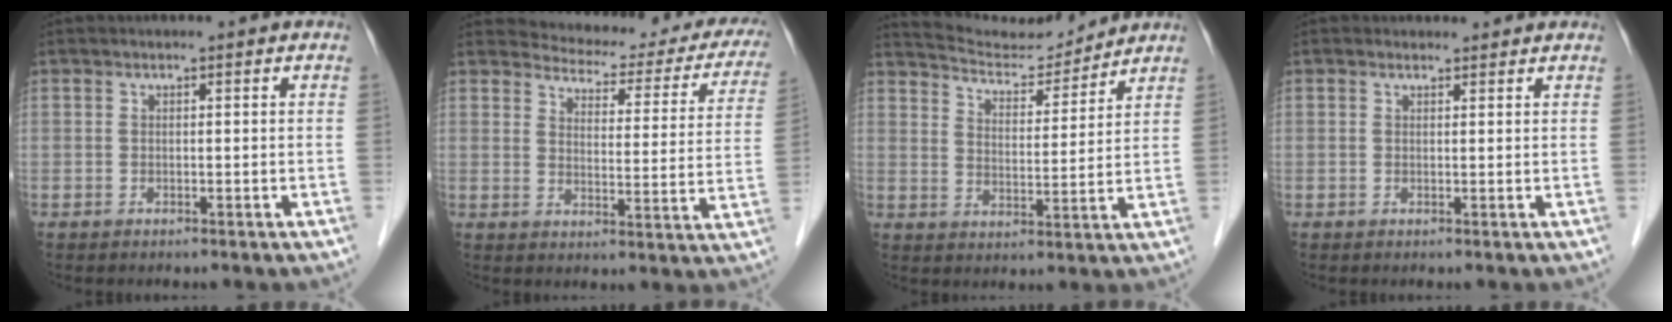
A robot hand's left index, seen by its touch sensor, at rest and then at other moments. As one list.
[{"total": 19.3, "force": [18.0, 4.8, 5.1], "torque": [-0.044, -0.052, 0.193]}, {"total": 10.0, "force": [9.9, 0.6, 1.2], "torque": [-0.031, 0.007, 0.167]}, {"total": 1.5, "force": [1.4, 0.6, 0.0], "torque": [-0.009, 0.009, 0.018]}]